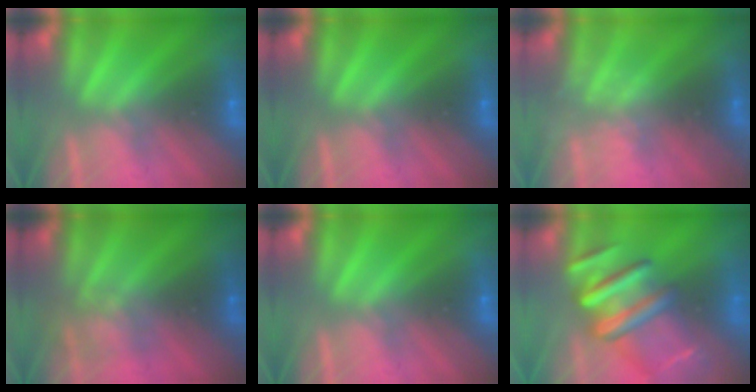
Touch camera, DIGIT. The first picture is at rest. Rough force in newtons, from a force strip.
{"total": 0.0}
{"total": 2.2}
{"total": 2.4}
{"total": 0.0}
{"total": 9.7}